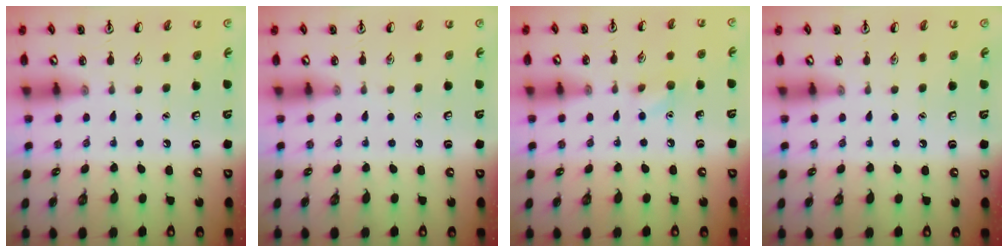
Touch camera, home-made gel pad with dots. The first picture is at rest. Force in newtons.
{"total": 0.0}
{"total": 6.2, "press": 5.9, "slide": 1.9}
{"total": 0.0}